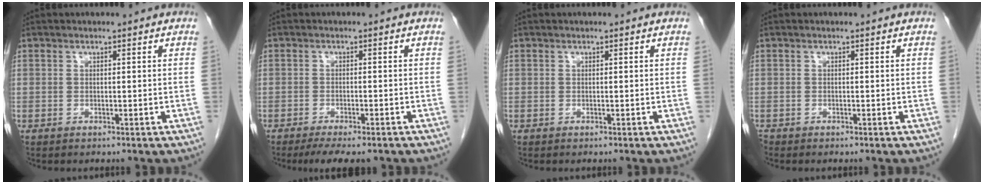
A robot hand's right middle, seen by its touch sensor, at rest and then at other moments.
{"total": 6.6, "force": [-5.3, 1.5, 3.7], "torque": [-0.050, -0.010, -0.080]}
{"total": 0.0}
{"total": 0.5, "force": [-0.5, 0.1, 0.1], "torque": [-0.006, -0.002, -0.012]}